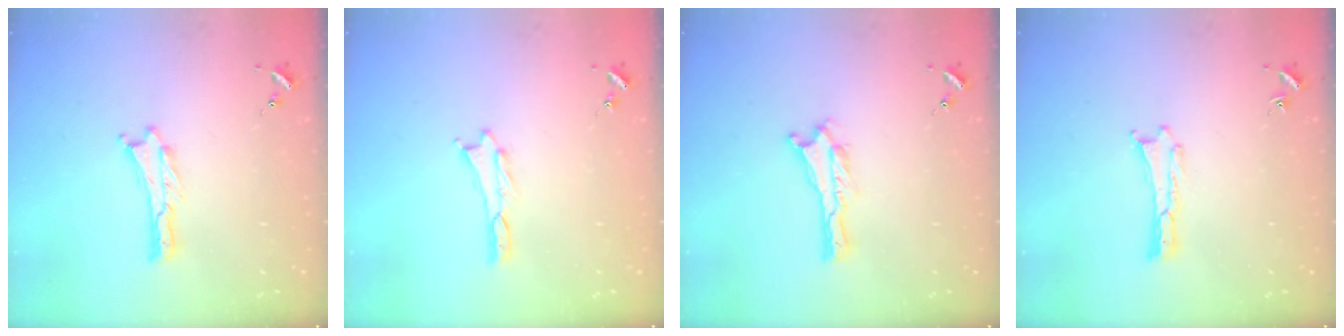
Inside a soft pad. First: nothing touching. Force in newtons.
{"total": 0.0}
{"total": 0.0}
{"total": 0.0}